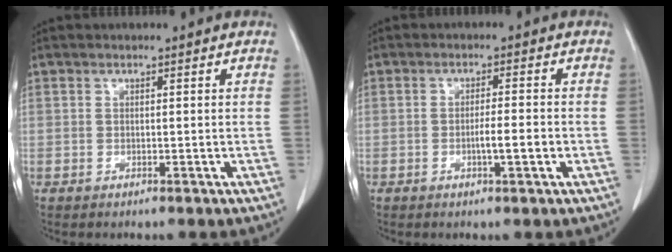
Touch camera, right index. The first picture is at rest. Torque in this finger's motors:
{"motor_torque": [0.74, -0.36, 0.35, 0.07]}